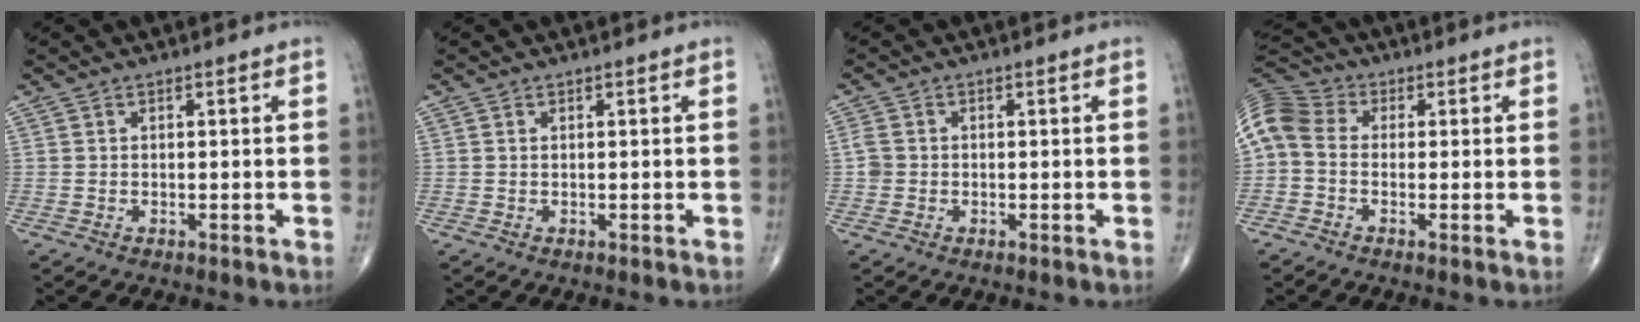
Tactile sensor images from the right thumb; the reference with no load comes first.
{"total": 0.0}
{"total": 2.0, "force": [-0.3, 1.7, 1.0], "torque": [-0.021, 0.003, -0.009]}
{"total": 9.1, "force": [0.1, 7.0, 5.9], "torque": [-0.120, 0.025, -0.014]}